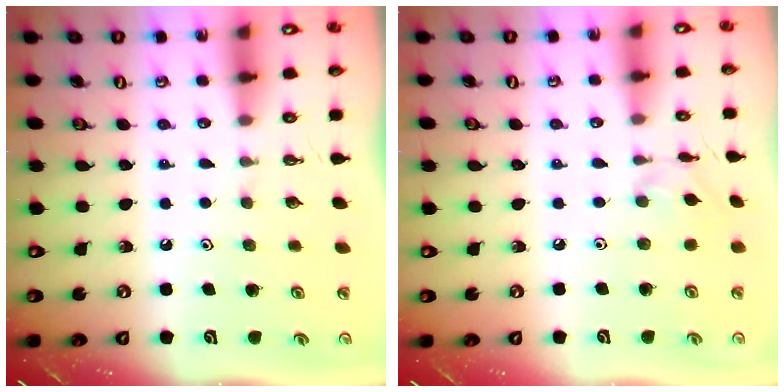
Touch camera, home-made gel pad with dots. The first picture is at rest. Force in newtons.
{"total": 1.8, "press": 1.8, "slide": 0.1}